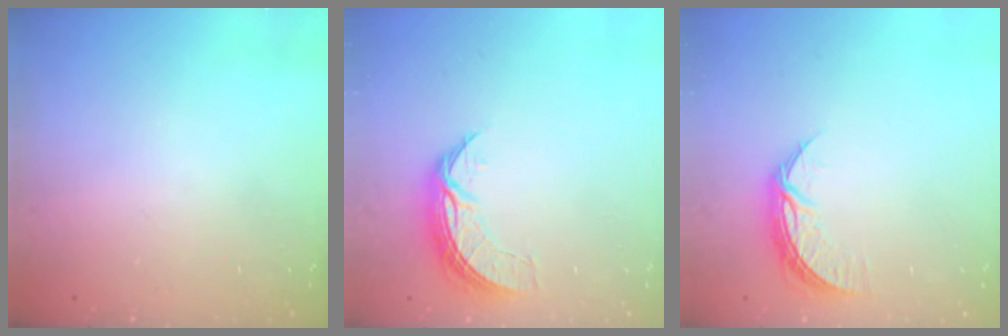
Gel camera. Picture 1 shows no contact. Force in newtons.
{"total": 7.3, "press": 7.3, "slide": 0.2}
{"total": 6.8, "press": 6.8, "slide": 0.3}